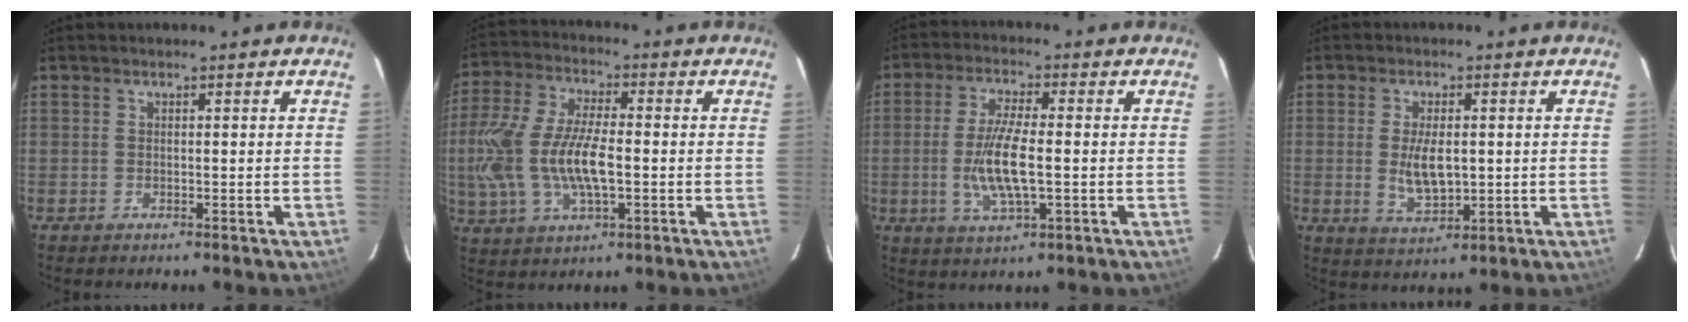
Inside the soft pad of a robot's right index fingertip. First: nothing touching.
{"total": 15.7, "force": [-1.7, 6.6, 14.1], "torque": [-0.303, -0.001, -0.031]}
{"total": 9.2, "force": [-1.4, 2.3, 8.8], "torque": [-0.176, -0.008, -0.025]}
{"total": 6.7, "force": [-0.1, 3.3, 5.8], "torque": [-0.110, -0.009, 0.006]}